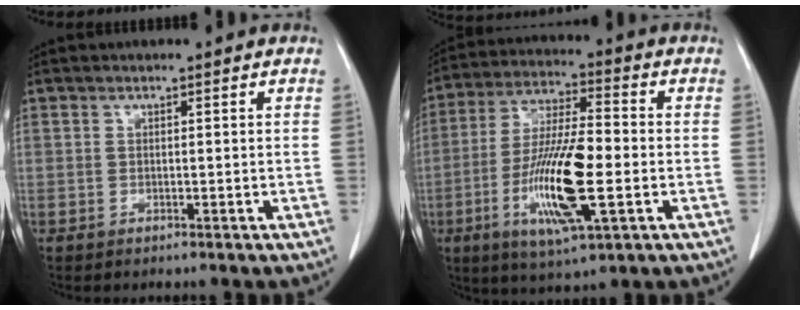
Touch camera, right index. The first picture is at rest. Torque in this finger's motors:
{"motor_torque": [1.97, -0.17, 0.48, 0.21]}